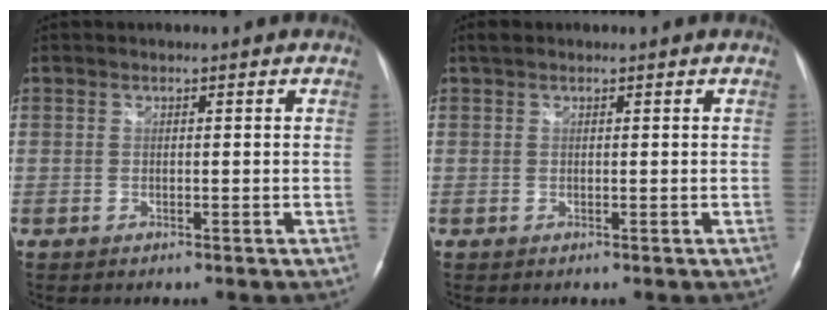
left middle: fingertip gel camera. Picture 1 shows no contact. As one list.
[{"total": 1.2, "force": [0.9, 0.5, 0.5], "torque": [-0.012, 0.017, 0.016]}]